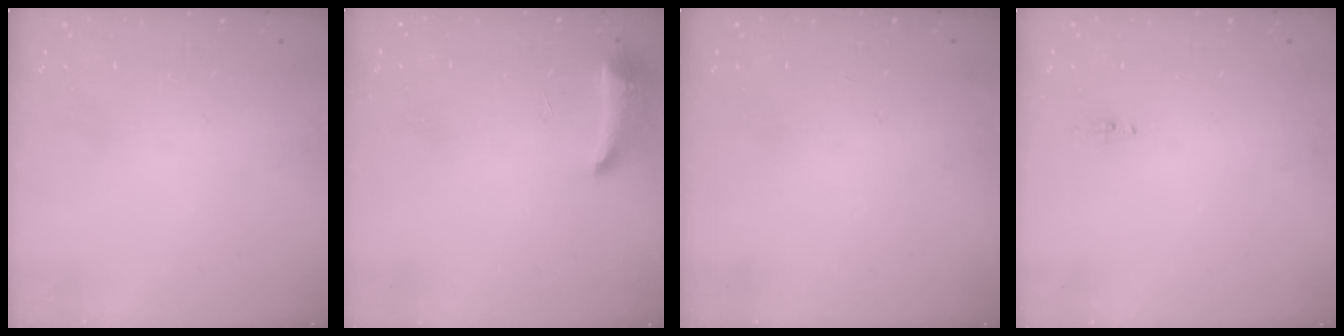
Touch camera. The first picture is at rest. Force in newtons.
{"total": 8.3, "press": 8.1, "slide": 1.5}
{"total": 0.0}
{"total": 3.8, "press": 2.8, "slide": 2.6}